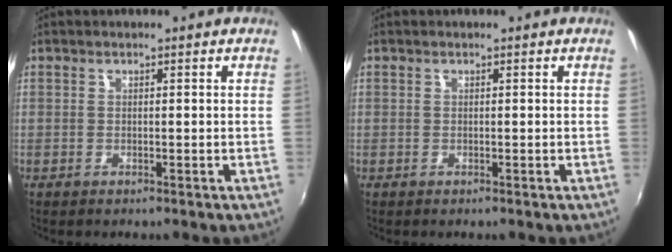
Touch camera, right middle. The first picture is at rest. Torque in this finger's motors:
{"motor_torque": [0.13, -0.19, 0.03, 0.01]}